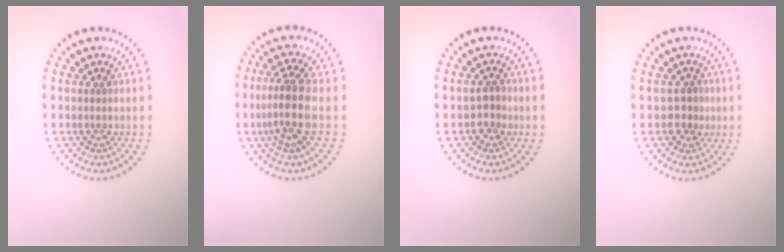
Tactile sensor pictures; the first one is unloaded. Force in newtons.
{"total": 4.1, "press": 3.5, "slide": 2.1}
{"total": 1.9, "press": 1.8, "slide": 0.6}
{"total": 1.9, "press": 1.8, "slide": 0.8}